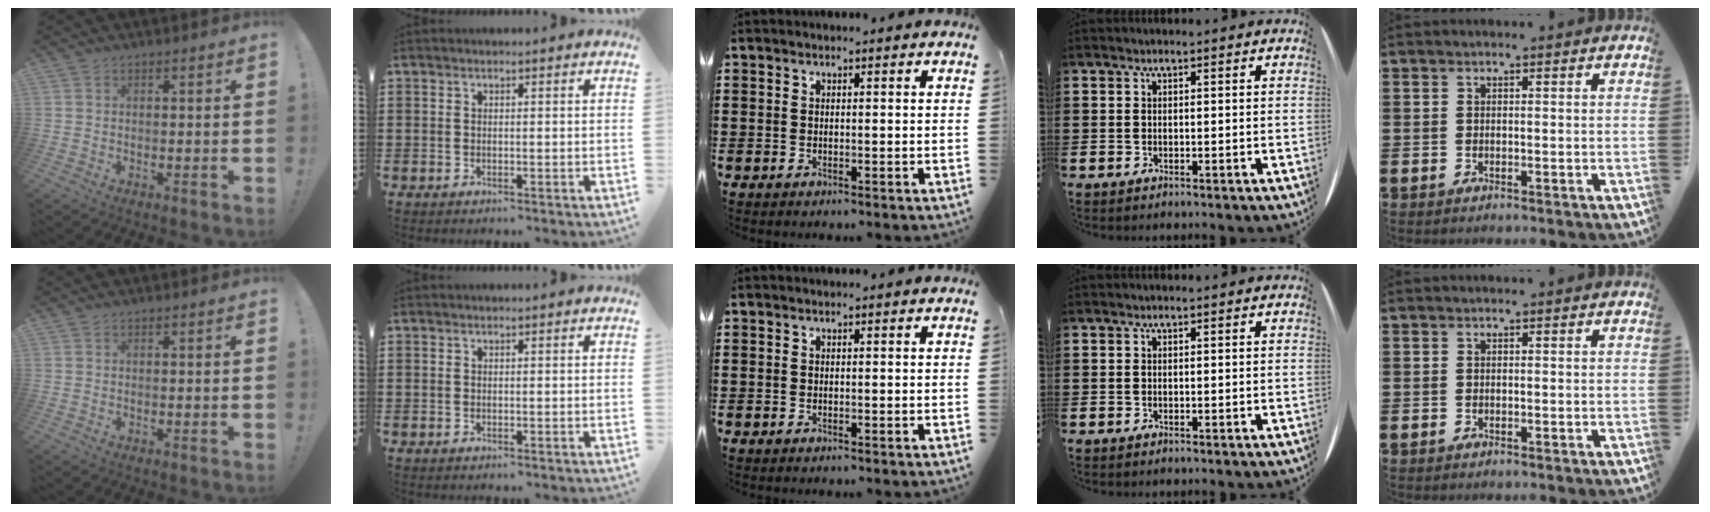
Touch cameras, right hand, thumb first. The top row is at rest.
{}